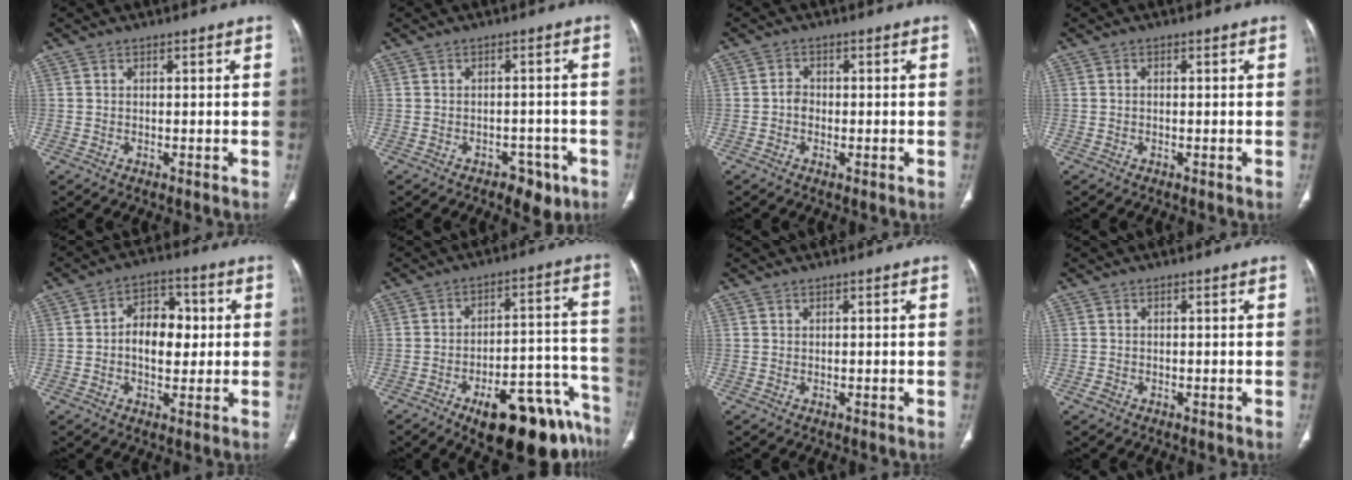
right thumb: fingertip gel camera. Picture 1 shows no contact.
{"total": 5.3, "force": [-3.1, 3.2, 2.8], "torque": [-0.016, 0.019, -0.039]}
{"total": 2.3, "force": [-0.5, 1.8, 1.4], "torque": [-0.016, 0.005, -0.017]}
{"total": 0.6, "force": [-0.1, 0.4, 0.4], "torque": [-0.005, 0.001, -0.006]}
{"total": 9.3, "force": [0.2, 6.3, 6.9], "torque": [-0.075, 0.020, -0.003]}
{"total": 20.9, "force": [-13.7, 7.7, 13.7], "torque": [-0.089, 0.103, -0.188]}
{"total": 0.0}
{"total": 1.1, "force": [-0.6, 0.8, 0.4], "torque": [-0.007, 0.001, -0.014]}